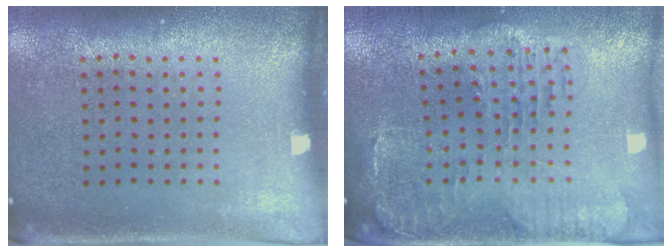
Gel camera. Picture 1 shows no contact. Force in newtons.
{"total": 1.5, "press": 1.4, "slide": 0.4}